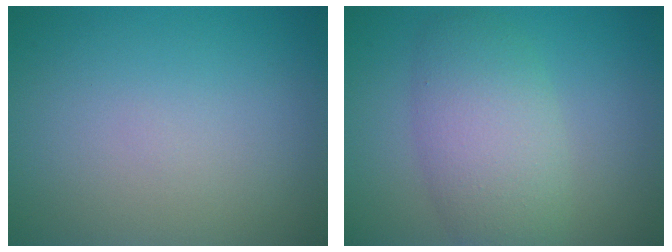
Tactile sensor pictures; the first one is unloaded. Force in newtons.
{"total": 5.6, "press": 5.6, "slide": 0.2}